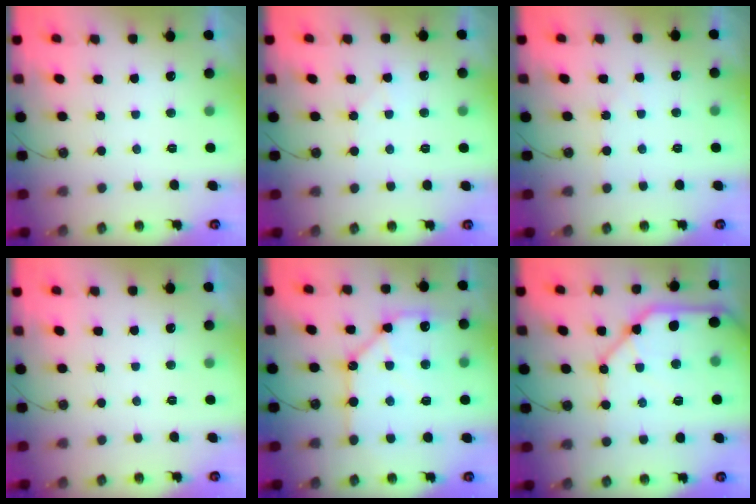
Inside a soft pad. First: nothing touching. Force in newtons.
{"total": 4.0, "press": 4.0, "slide": 0.7}
{"total": 1.5, "press": 1.4, "slide": 0.3}
{"total": 0.0}
{"total": 14.0, "press": 13.9, "slide": 1.5}
{"total": 17.7, "press": 17.6, "slide": 1.9}